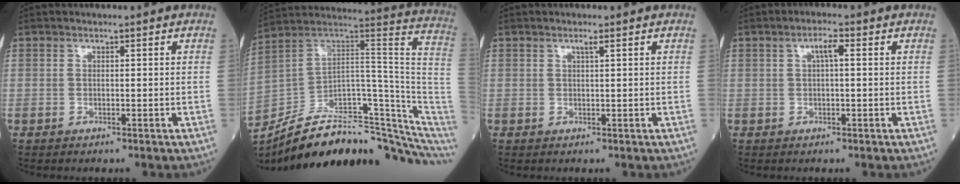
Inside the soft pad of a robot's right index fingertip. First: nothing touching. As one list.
[{"total": 24.2, "force": [-19.2, 5.6, 13.6], "torque": [-0.134, 0.057, -0.284]}, {"total": 0.9, "force": [0.5, -0.1, 0.7], "torque": [-0.015, -0.001, 0.009]}, {"total": 2.4, "force": [0.6, 0.4, 2.3], "torque": [-0.044, 0.006, 0.010]}]